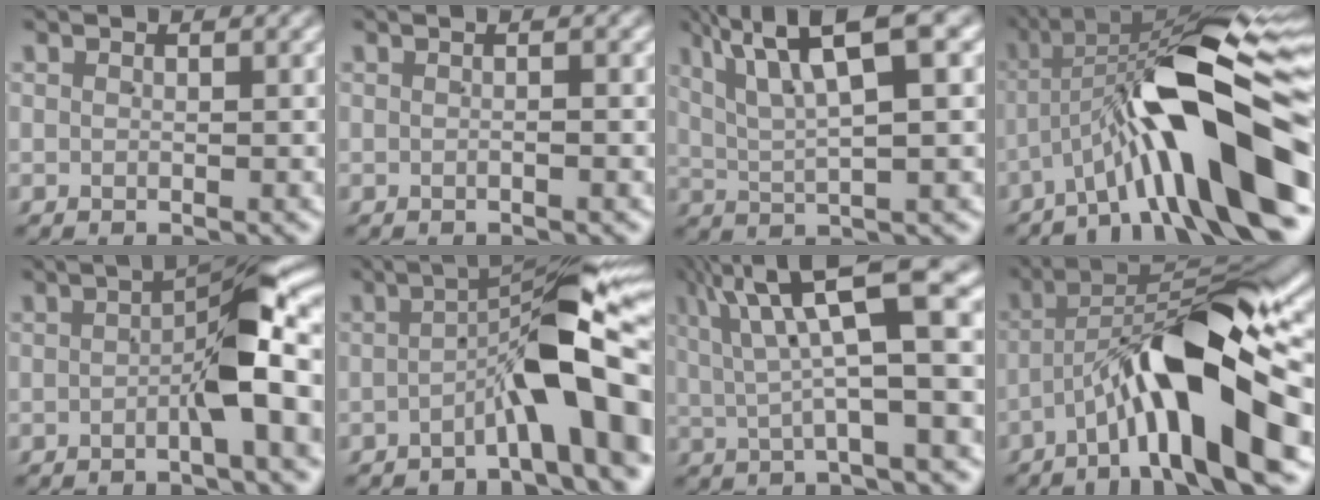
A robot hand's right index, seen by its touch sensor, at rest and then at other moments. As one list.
[{"total": 0.5, "force": [-0.1, -0.1, 0.5], "torque": [-0.007, 0.005, -0.005]}, {"total": 7.2, "force": [4.0, 1.7, 5.7], "torque": [-0.100, 0.011, 0.067]}, {"total": 15.4, "force": [-1.5, 4.9, 14.6], "torque": [-0.215, 0.007, -0.016]}, {"total": 7.3, "force": [0.1, 1.5, 7.1], "torque": [-0.090, 0.015, -0.001]}, {"total": 8.9, "force": [-0.9, 1.6, 8.7], "torque": [-0.114, 0.013, -0.014]}, {"total": 8.8, "force": [3.6, 2.5, 7.6], "torque": [-0.111, 0.031, 0.053]}, {"total": 12.5, "force": [-2.5, 3.8, 11.7], "torque": [-0.180, -0.003, -0.035]}]